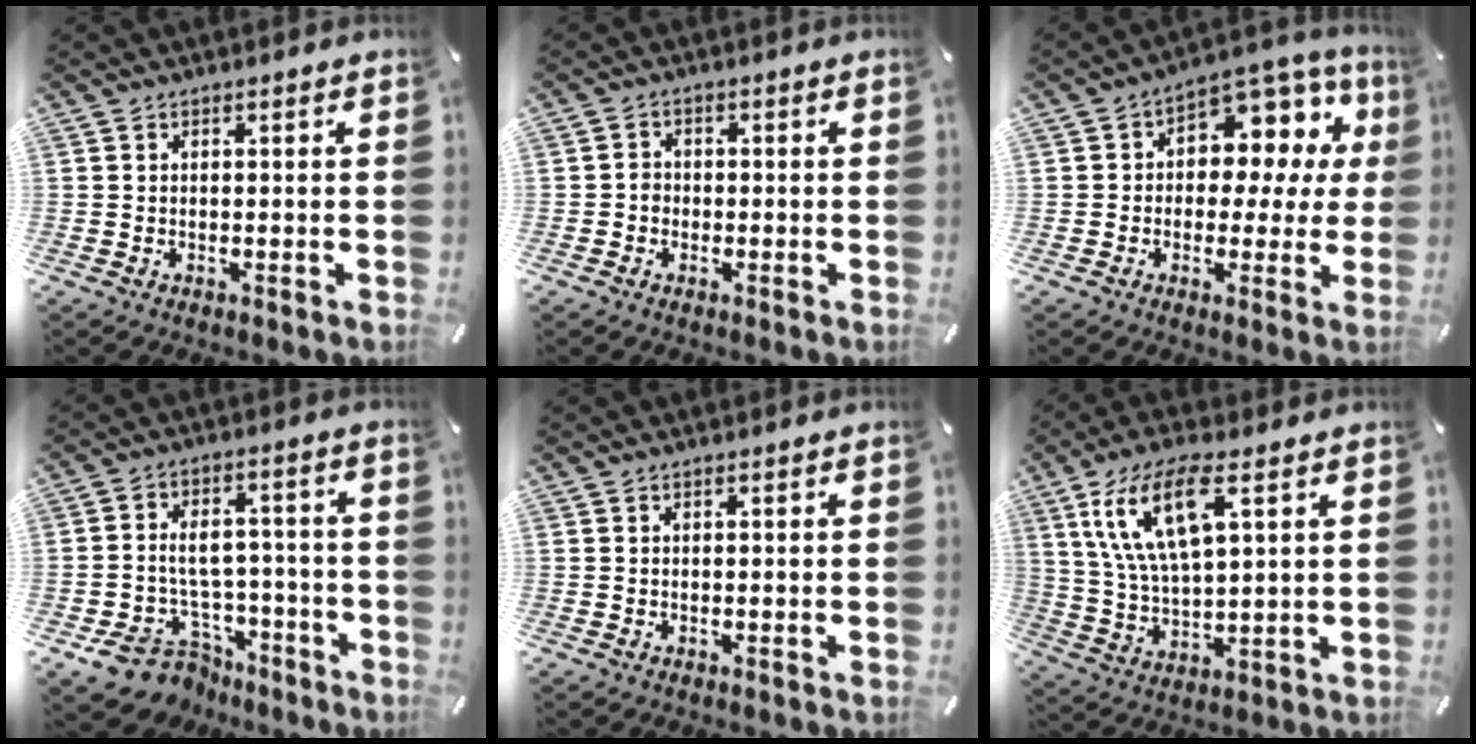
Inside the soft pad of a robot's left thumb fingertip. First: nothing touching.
{"total": 1.8, "force": [-0.7, 1.6, 0.6], "torque": [-0.011, 0.008, -0.016]}
{"total": 9.9, "force": [2.6, 7.2, 6.2], "torque": [-0.075, -0.029, 0.045]}
{"total": 11.7, "force": [-3.3, 9.6, 5.7], "torque": [-0.105, 0.021, -0.046]}
{"total": 0.0}
{"total": 14.5, "force": [7.1, 5.3, 11.5], "torque": [-0.260, -0.005, 0.120]}